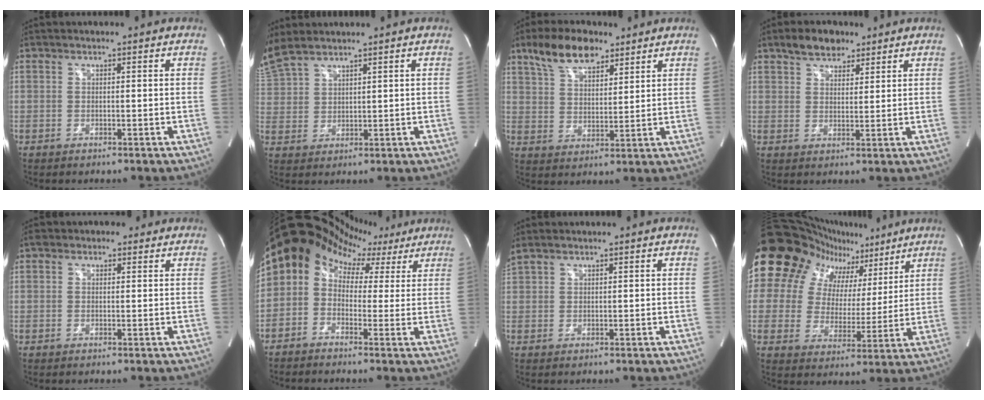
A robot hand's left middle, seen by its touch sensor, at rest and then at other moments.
{"total": 7.1, "force": [6.3, 1.6, 2.8], "torque": [-0.090, 0.014, 0.144]}
{"total": 9.6, "force": [6.9, 3.9, 5.5], "torque": [-0.109, 0.016, 0.130]}
{"total": 5.7, "force": [4.2, 3.0, 2.5], "torque": [-0.045, 0.011, 0.075]}
{"total": 2.3, "force": [1.4, 1.7, 0.7], "torque": [-0.014, 0.015, 0.019]}
{"total": 14.0, "force": [5.8, 11.5, 5.4], "torque": [-0.113, 0.086, 0.072]}
{"total": 2.1, "force": [2.0, 0.5, 0.5], "torque": [-0.029, 0.022, 0.052]}
{"total": 18.2, "force": [12.0, 12.5, 5.4], "torque": [-0.094, 0.055, 0.169]}